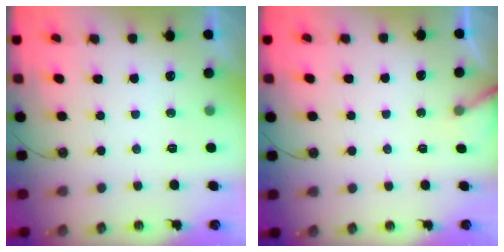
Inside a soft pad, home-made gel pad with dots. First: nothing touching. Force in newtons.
{"total": 5.4, "press": 5.4, "slide": 0.5}